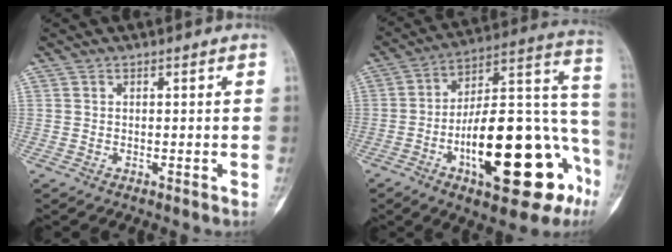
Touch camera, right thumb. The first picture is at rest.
{"total": 28.5, "force": [-10.3, 10.7, 24.3], "torque": [-0.302, 0.063, -0.145]}